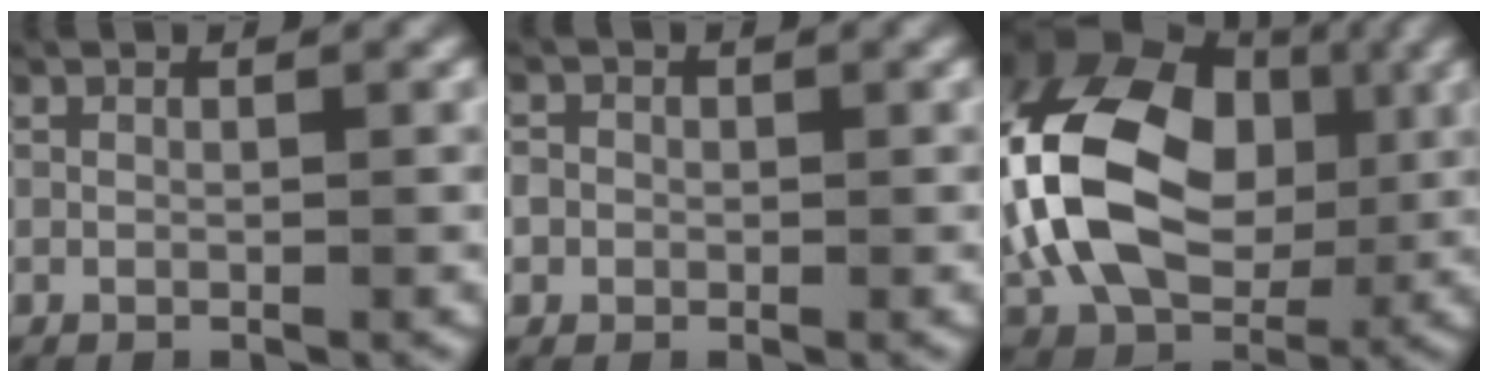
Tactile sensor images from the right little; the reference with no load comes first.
{"total": 3.0, "force": [-0.2, 2.9, 0.6], "torque": [-0.022, 0.004, -0.015]}
{"total": 16.1, "force": [1.7, 11.3, 11.2], "torque": [-0.259, -0.027, 0.037]}